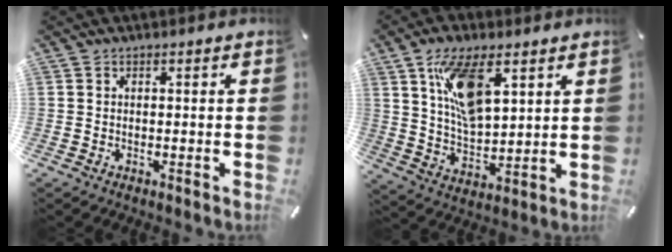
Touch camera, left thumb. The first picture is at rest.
{"total": 13.4, "force": [7.0, 6.5, 9.4], "torque": [-0.179, -0.019, 0.127]}